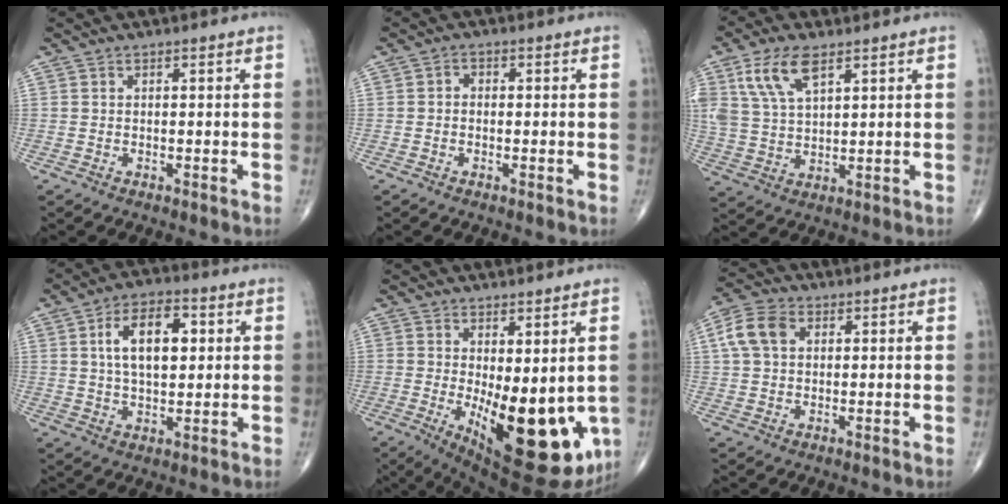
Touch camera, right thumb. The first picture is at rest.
{"total": 1.5, "force": [-0.1, 1.2, 0.9], "torque": [-0.005, 0.008, -0.006]}
{"total": 9.7, "force": [5.0, 4.5, 7.0], "torque": [-0.143, -0.010, 0.102]}
{"total": 11.3, "force": [2.5, 6.1, 9.2], "torque": [-0.138, 0.005, 0.040]}
{"total": 17.8, "force": [-2.6, 7.4, 16.0], "torque": [-0.212, -0.036, -0.010]}
{"total": 7.0, "force": [1.8, 4.9, 4.7], "torque": [-0.097, 0.015, 0.031]}